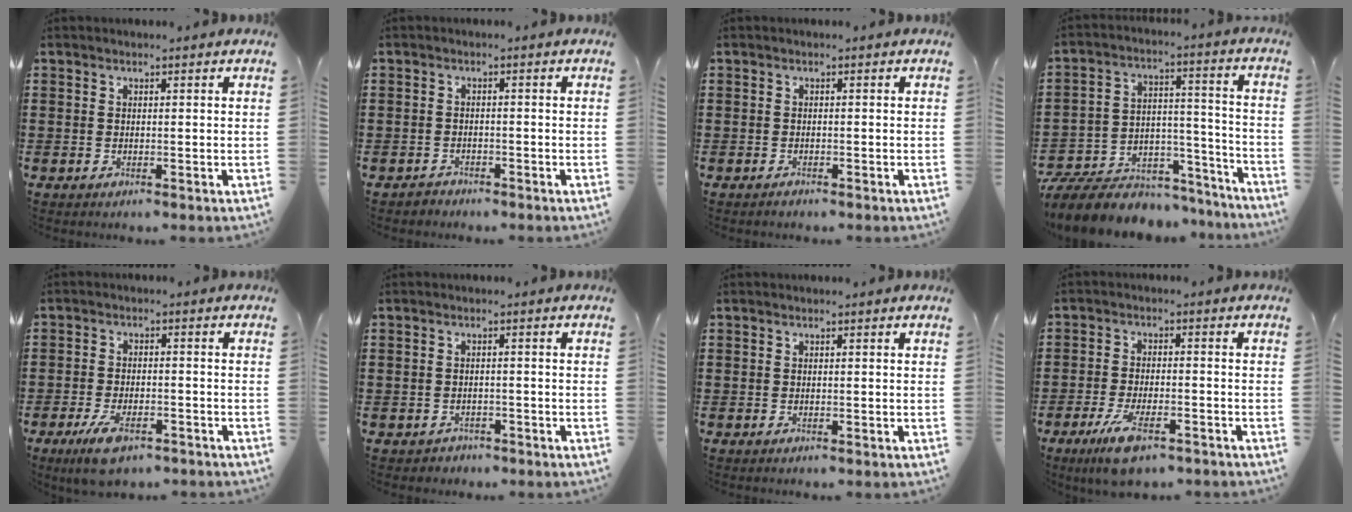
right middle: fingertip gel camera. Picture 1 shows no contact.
{"total": 1.6, "force": [-1.4, 0.7, -0.2], "torque": [0.000, 0.005, -0.033]}
{"total": 0.6, "force": [-0.6, 0.2, 0.1], "torque": [-0.004, 0.001, -0.013]}
{"total": 9.2, "force": [-8.3, 3.1, 2.5], "torque": [-0.050, 0.022, -0.161]}
{"total": 6.0, "force": [-4.0, 2.1, 3.9], "torque": [-0.081, 0.001, -0.076]}
{"total": 1.3, "force": [-1.1, 0.6, -0.1], "torque": [-0.003, 0.003, -0.026]}
{"total": 0.0}
{"total": 7.5, "force": [-4.7, 2.2, 5.4], "torque": [-0.118, -0.004, -0.087]}